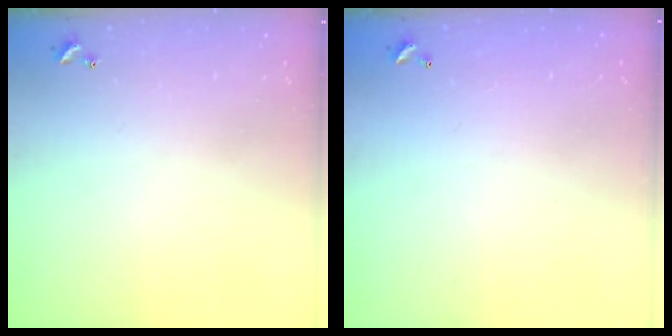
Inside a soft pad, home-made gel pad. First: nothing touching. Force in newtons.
{"total": 2.8, "press": 2.8, "slide": 0.1}